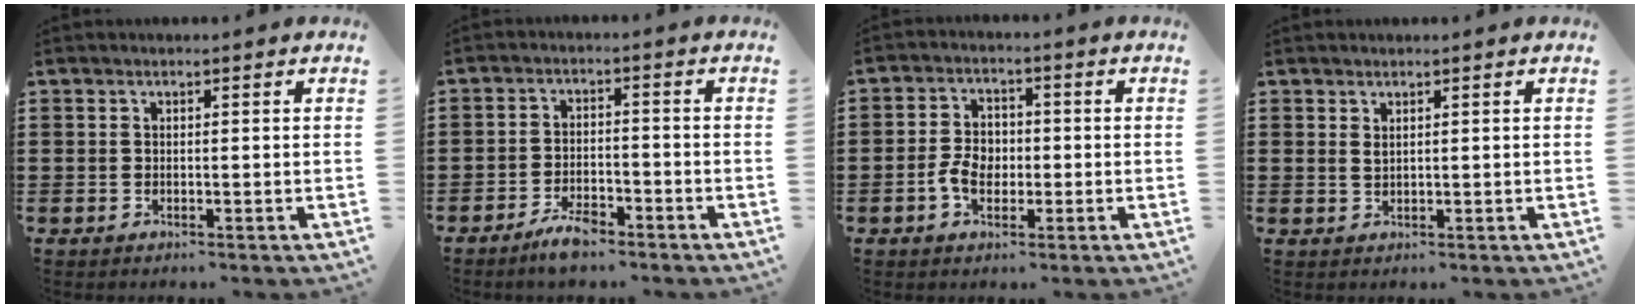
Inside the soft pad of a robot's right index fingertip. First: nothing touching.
{"total": 4.0, "force": [-3.1, 1.2, 2.2], "torque": [-0.043, 0.010, -0.059]}
{"total": 4.4, "force": [-1.1, 3.1, 2.9], "torque": [-0.059, 0.001, -0.024]}
{"total": 1.0, "force": [0.7, 0.4, 0.6], "torque": [-0.014, 0.001, 0.012]}